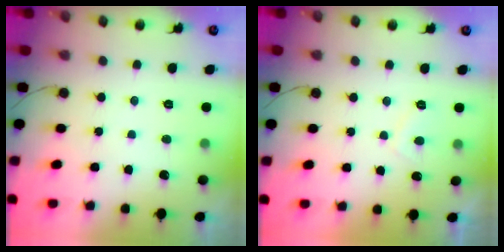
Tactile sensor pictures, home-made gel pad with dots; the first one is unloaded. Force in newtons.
{"total": 1.9, "press": 1.7, "slide": 0.8}